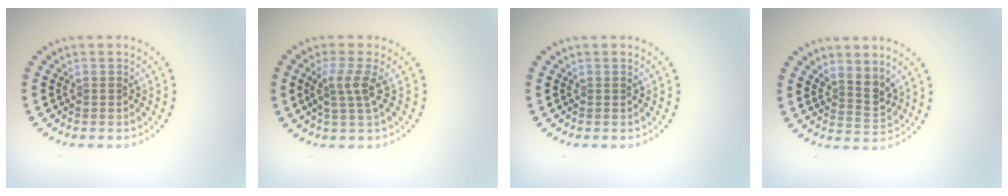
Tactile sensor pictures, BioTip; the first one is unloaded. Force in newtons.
{"total": 2.7, "press": 2.0, "slide": 1.8}
{"total": 0.0}
{"total": 2.4, "press": 1.9, "slide": 1.5}